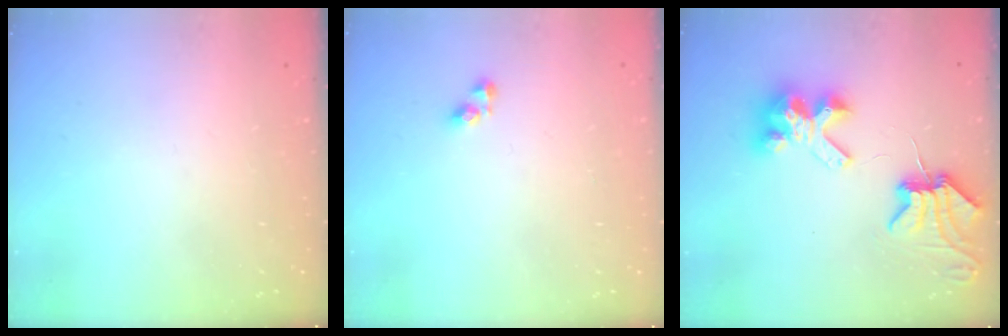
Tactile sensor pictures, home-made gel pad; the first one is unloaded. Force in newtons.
{"total": 4.0, "press": 4.0, "slide": 0.2}
{"total": 7.9, "press": 7.8, "slide": 1.0}